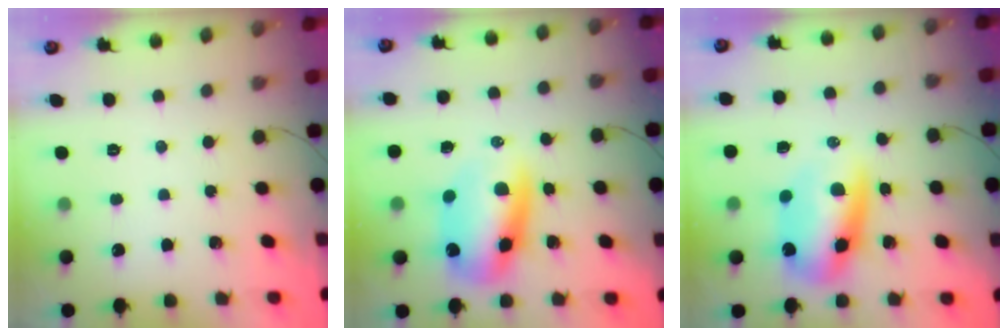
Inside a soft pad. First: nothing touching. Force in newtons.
{"total": 11.3, "press": 10.9, "slide": 3.0}
{"total": 9.7, "press": 9.4, "slide": 2.3}